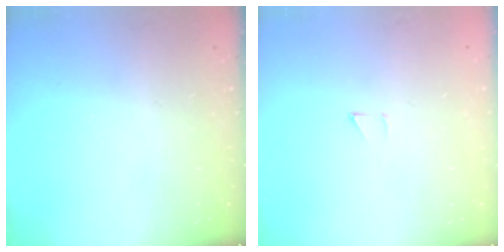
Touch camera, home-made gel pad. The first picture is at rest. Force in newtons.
{"total": 2.7, "press": 2.7, "slide": 0.2}